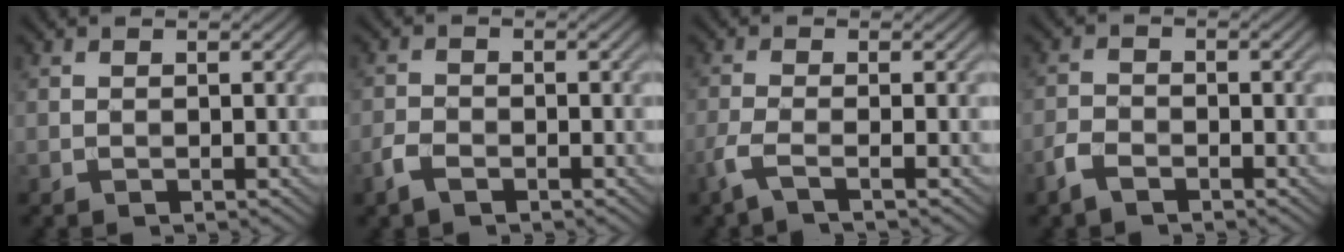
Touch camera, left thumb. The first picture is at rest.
{"total": 2.7, "force": [-1.8, 1.3, 1.5], "torque": [-0.037, -0.003, -0.041]}
{"total": 3.2, "force": [-1.8, 0.5, 2.6], "torque": [-0.056, -0.001, -0.054]}
{"total": 3.0, "force": [-2.2, 1.4, 1.6], "torque": [-0.037, -0.003, -0.052]}